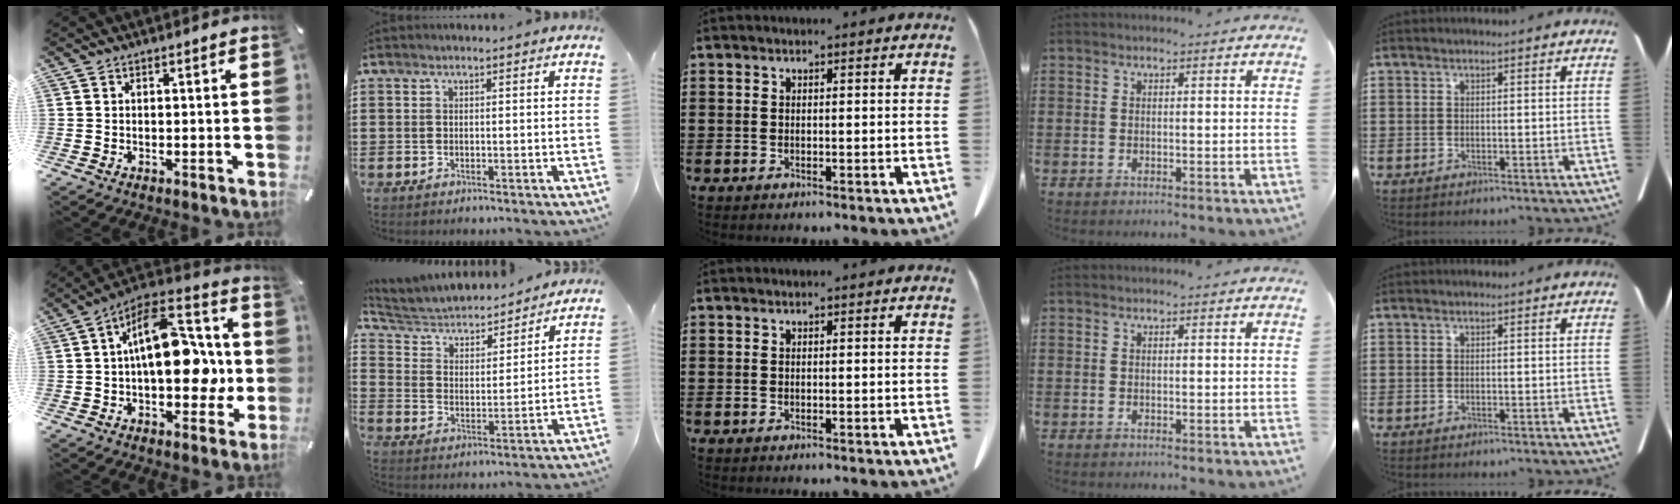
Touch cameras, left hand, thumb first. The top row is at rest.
{"thumb": {"total": 18.0, "force": [1.1, 10.6, 14.5], "torque": [-0.203, -0.010, 0.020]}, "index": {"total": 3.9, "force": [3.6, 1.2, 0.6], "torque": [-0.035, -0.028, 0.054]}}